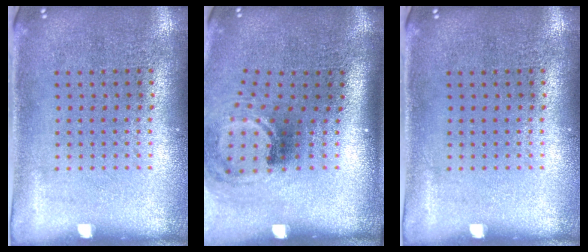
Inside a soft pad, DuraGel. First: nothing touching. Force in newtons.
{"total": 1.8, "press": 1.1, "slide": 1.4}
{"total": 0.0}